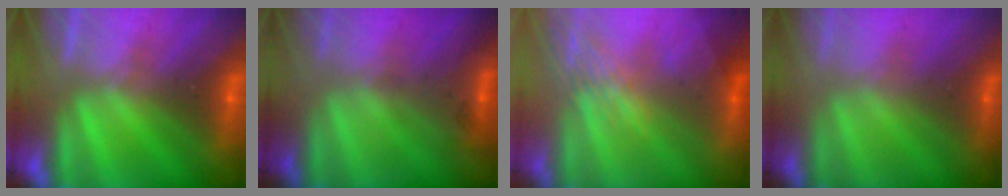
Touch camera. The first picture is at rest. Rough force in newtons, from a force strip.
{"total": 2.2}
{"total": 2.7}
{"total": 1.6}